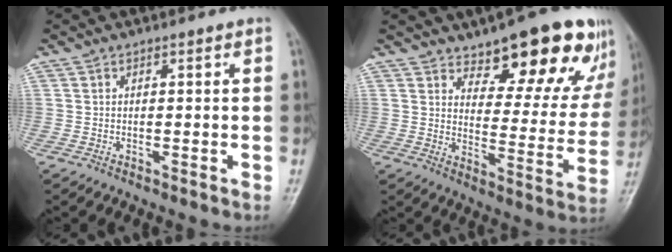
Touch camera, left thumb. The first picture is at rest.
{"total": 18.5, "force": [13.0, 7.2, 11.1], "torque": [-0.089, -0.081, 0.172]}